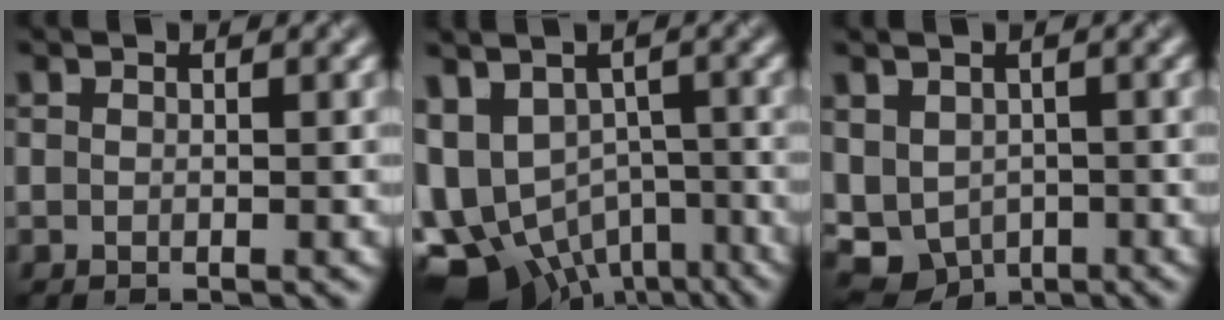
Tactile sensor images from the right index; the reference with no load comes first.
{"total": 11.3, "force": [-5.2, 7.5, 6.7], "torque": [-0.124, -0.023, -0.070]}
{"total": 6.4, "force": [-1.2, 5.2, 3.5], "torque": [-0.073, -0.019, -0.004]}